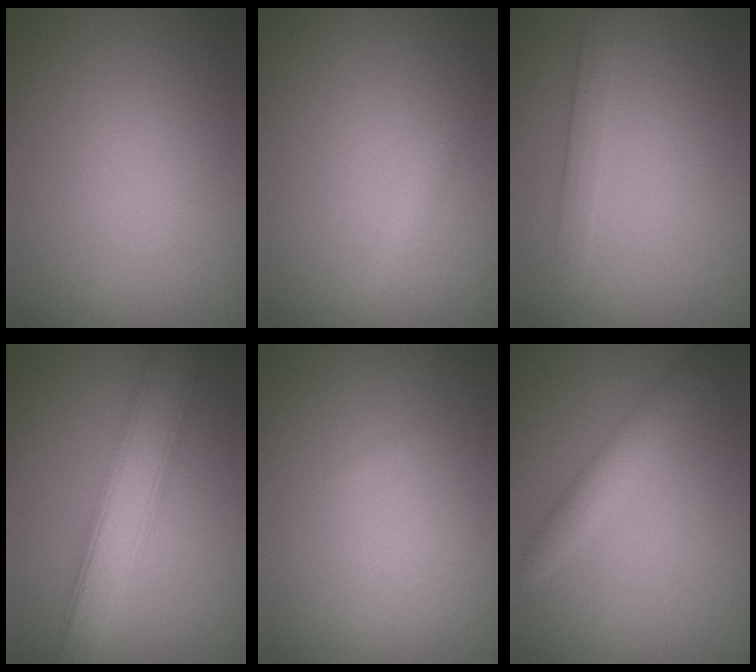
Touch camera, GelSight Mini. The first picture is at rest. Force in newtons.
{"total": 1.2, "press": 1.2, "slide": 0.0}
{"total": 1.7, "press": 1.7, "slide": 0.1}
{"total": 5.6, "press": 5.6, "slide": 0.3}
{"total": 0.0}
{"total": 2.2, "press": 2.2, "slide": 0.1}